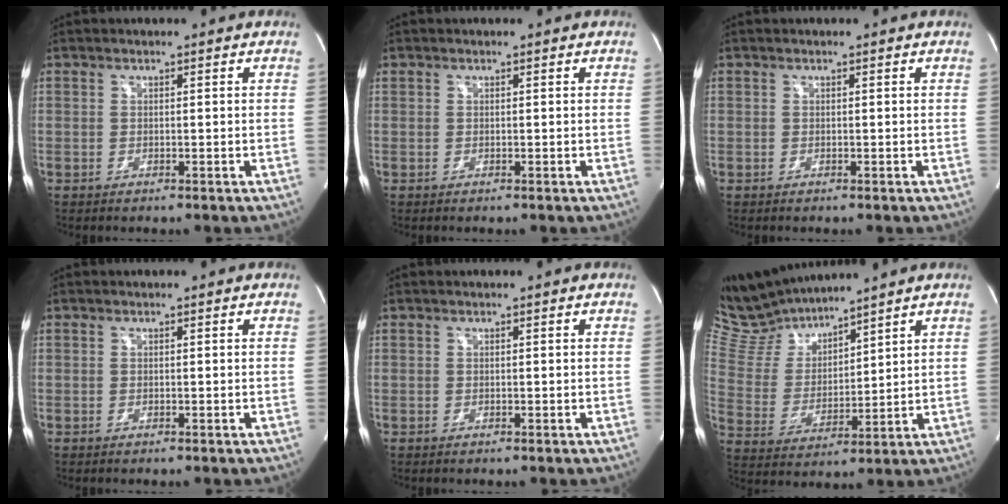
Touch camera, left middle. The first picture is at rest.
{"total": 0.0}
{"total": 0.0}
{"total": 0.0}
{"total": 0.0}
{"total": 9.1, "force": [9.0, 1.0, 0.6], "torque": [-0.037, 0.011, 0.200]}